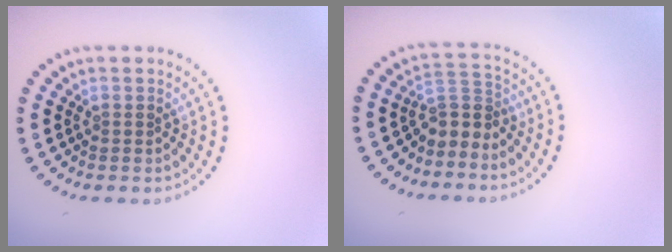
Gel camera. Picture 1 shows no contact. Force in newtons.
{"total": 2.7, "press": 1.9, "slide": 1.9}